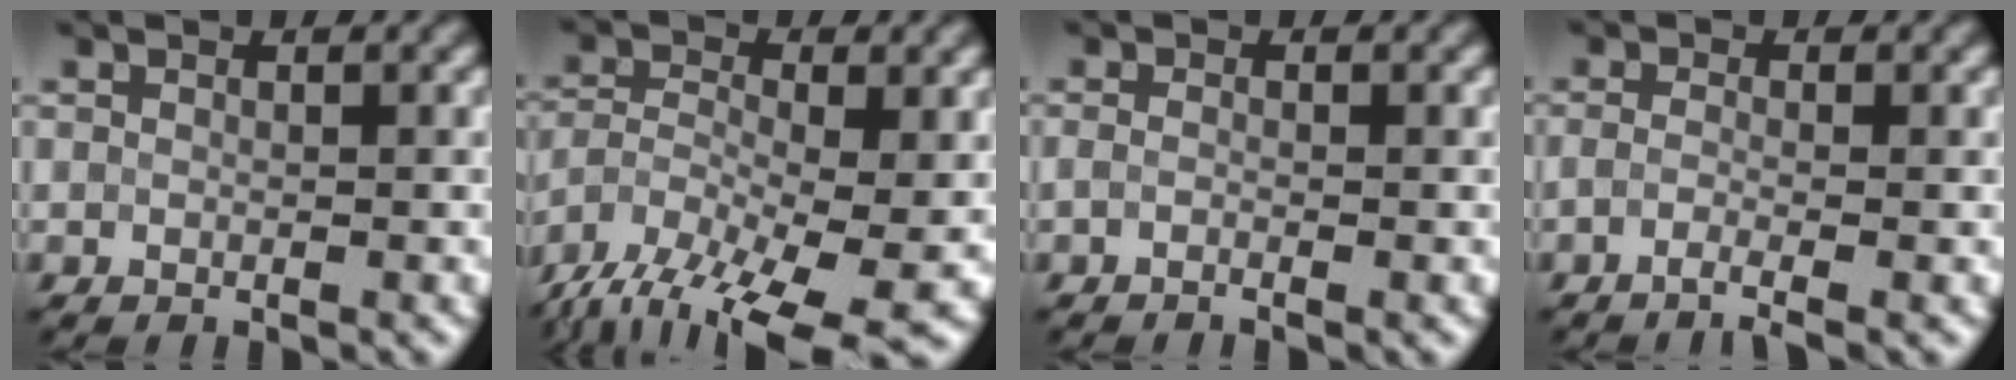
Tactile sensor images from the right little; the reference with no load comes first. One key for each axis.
{"total": 12.0, "fx": -8.9, "fy": 3.8, "fz": 7.1, "tx": -0.137, "ty": -0.026, "tz": -0.146}
{"total": 1.2, "fx": -1.0, "fy": 0.2, "fz": 0.7, "tx": -0.006, "ty": -0.004, "tz": -0.014}
{"total": 2.2, "fx": -1.6, "fy": 0.3, "fz": 1.4, "tx": -0.015, "ty": -0.002, "tz": -0.034}